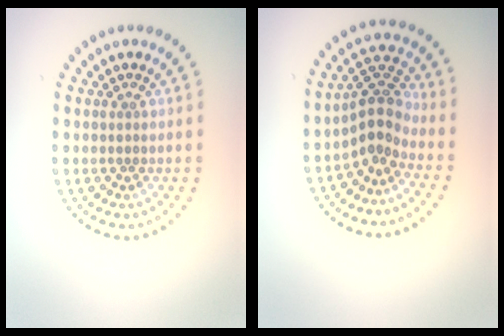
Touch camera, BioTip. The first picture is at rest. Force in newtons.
{"total": 3.5, "press": 2.9, "slide": 2.0}